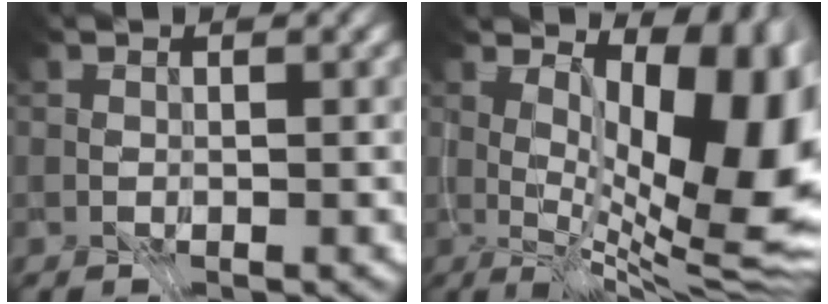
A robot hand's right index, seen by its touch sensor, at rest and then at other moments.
{"total": 11.2, "force": [2.2, 3.5, 10.5], "torque": [-0.120, -0.026, 0.082]}